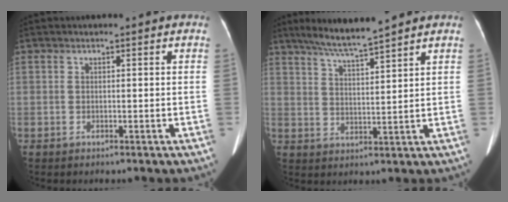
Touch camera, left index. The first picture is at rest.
{"total": 7.6, "force": [6.5, -0.7, 3.9], "torque": [-0.072, 0.004, 0.119]}